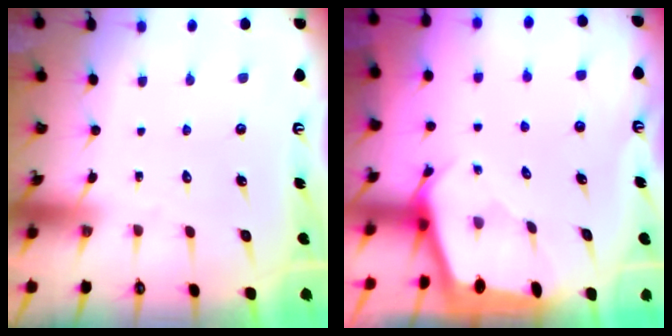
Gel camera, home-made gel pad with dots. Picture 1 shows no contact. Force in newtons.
{"total": 1.8, "press": 1.8, "slide": 0.2}